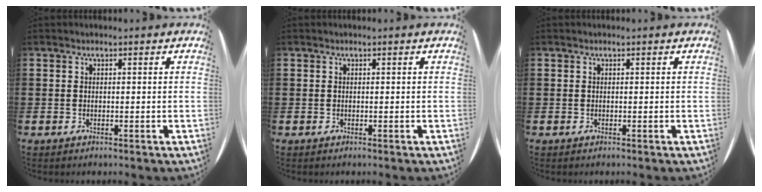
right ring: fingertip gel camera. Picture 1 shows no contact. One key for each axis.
{"total": 0.0}
{"total": 0.0}